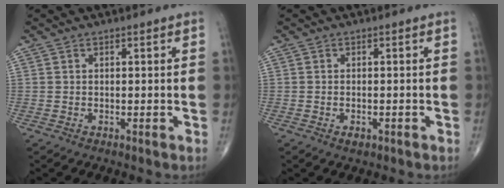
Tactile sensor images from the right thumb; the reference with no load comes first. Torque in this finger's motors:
{"motor_torque": [-0.48, 0.31, -0.17, -0.15, 0.04]}